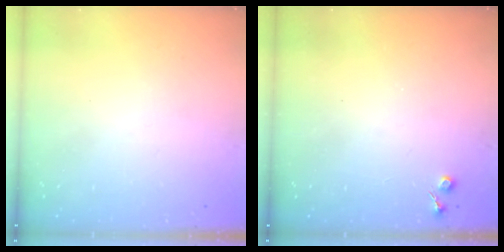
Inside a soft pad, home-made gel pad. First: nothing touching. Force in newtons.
{"total": 4.0, "press": 4.0, "slide": 0.6}